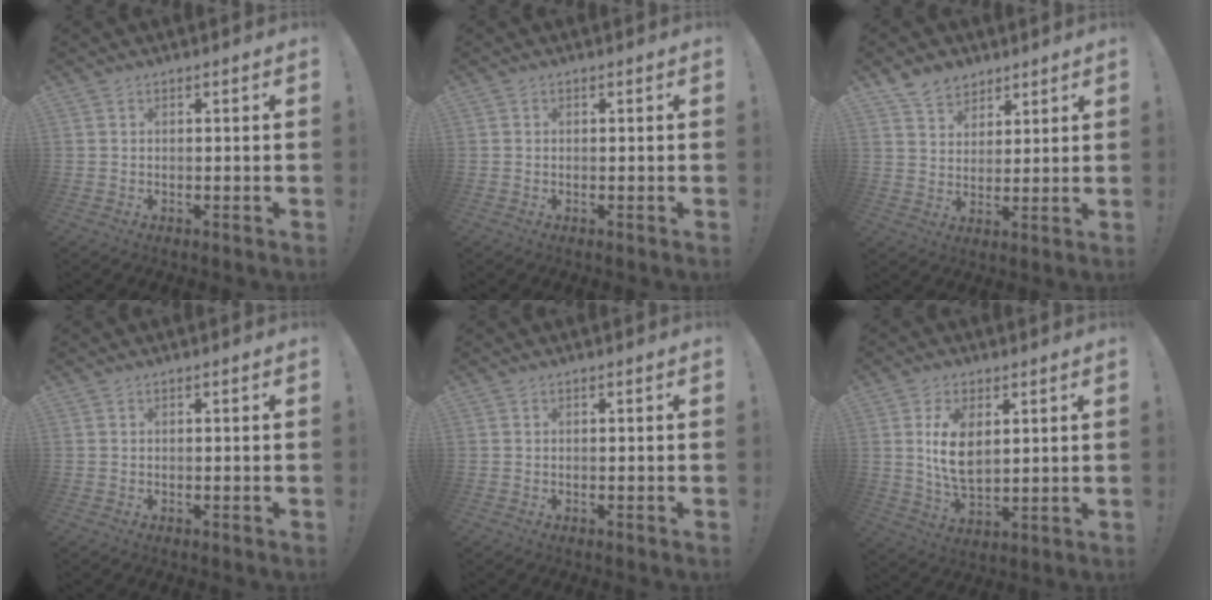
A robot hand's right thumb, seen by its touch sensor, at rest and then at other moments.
{"total": 0.0}
{"total": 8.2, "force": [6.0, 5.4, 1.5], "torque": [-0.031, -0.034, 0.119]}
{"total": 0.0}
{"total": 0.0}
{"total": 10.0, "force": [3.0, 5.9, 7.4], "torque": [-0.134, -0.011, 0.051]}